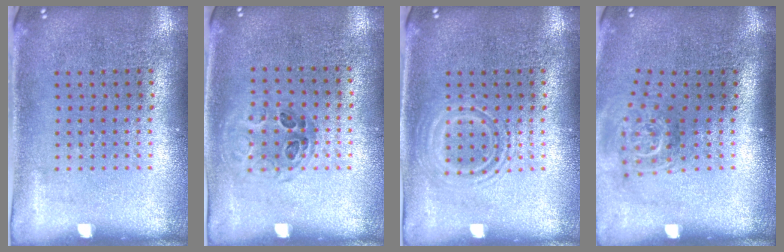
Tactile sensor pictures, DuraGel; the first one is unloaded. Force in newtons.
{"total": 0.9, "press": 0.7, "slide": 0.5}
{"total": 2.1, "press": 2.1, "slide": 0.3}
{"total": 1.9, "press": 1.3, "slide": 1.3}